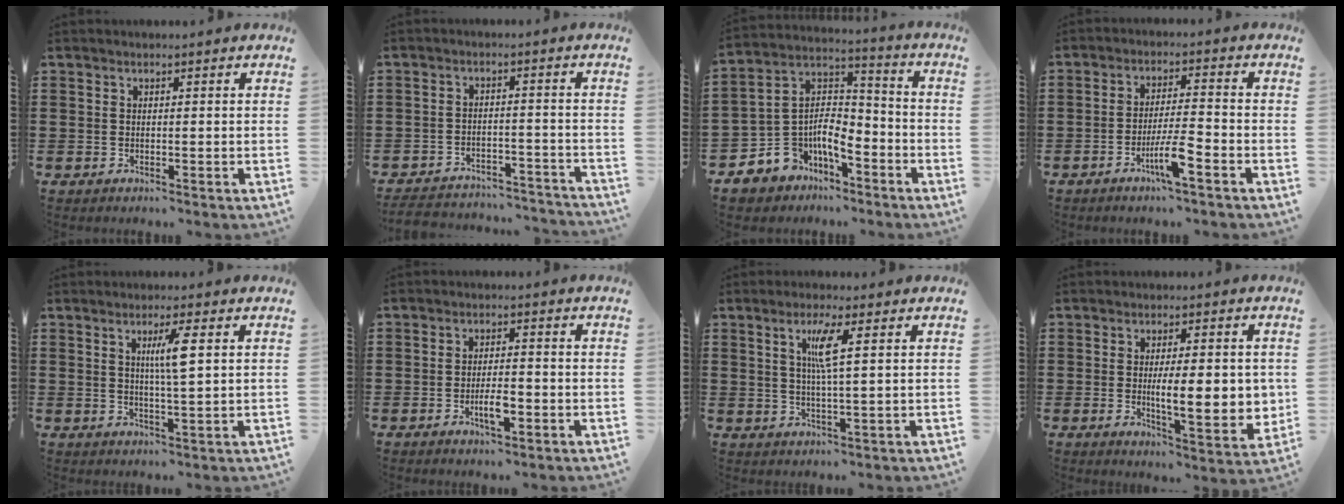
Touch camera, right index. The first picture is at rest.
{"total": 4.4, "force": [-4.3, 0.4, 0.7], "torque": [-0.021, -0.002, -0.090]}
{"total": 6.6, "force": [-3.9, 4.9, 2.2], "torque": [-0.069, -0.009, -0.078]}
{"total": 5.8, "force": [-3.1, 0.5, 4.9], "torque": [-0.100, -0.011, -0.058]}
{"total": 4.6, "force": [1.3, 0.2, 4.4], "torque": [-0.087, 0.002, 0.017]}
{"total": 4.4, "force": [-1.6, 1.3, 3.8], "torque": [-0.071, 0.004, -0.029]}
{"total": 4.6, "force": [1.5, 0.1, 4.4], "torque": [-0.090, 0.001, 0.020]}
{"total": 9.1, "force": [-0.1, 2.7, 8.7], "torque": [-0.119, -0.011, -0.004]}